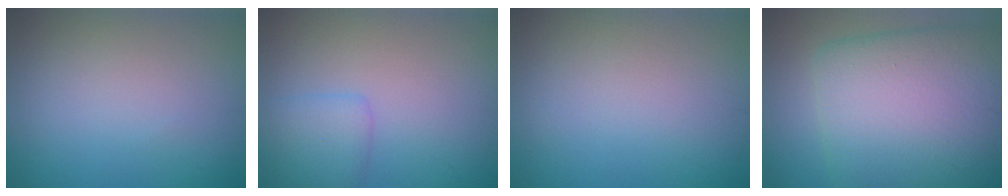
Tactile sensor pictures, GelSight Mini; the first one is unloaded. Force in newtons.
{"total": 2.1, "press": 2.1, "slide": 0.1}
{"total": 0.0}
{"total": 13.0, "press": 13.0, "slide": 0.4}